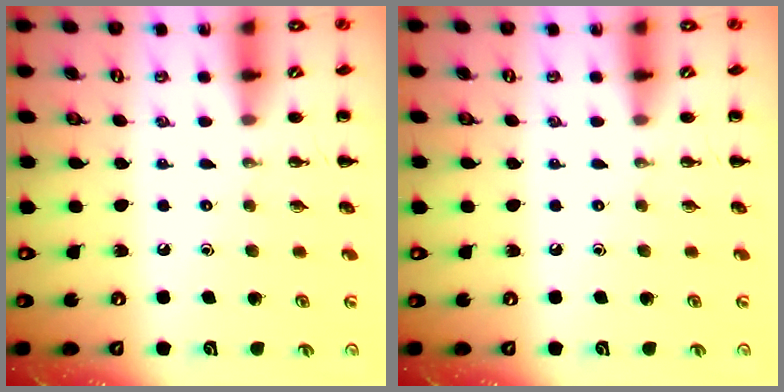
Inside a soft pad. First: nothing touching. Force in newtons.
{"total": 0.0}